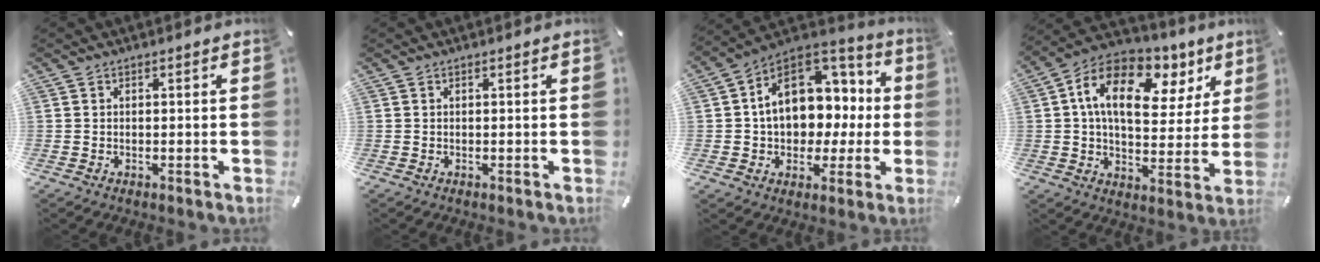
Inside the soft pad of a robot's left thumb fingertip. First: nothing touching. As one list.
[{"total": 0.0}, {"total": 16.0, "force": [2.2, 12.3, 9.9], "torque": [-0.154, -0.008, 0.042]}, {"total": 17.1, "force": [7.3, 10.4, 11.5], "torque": [-0.190, -0.021, 0.126]}]